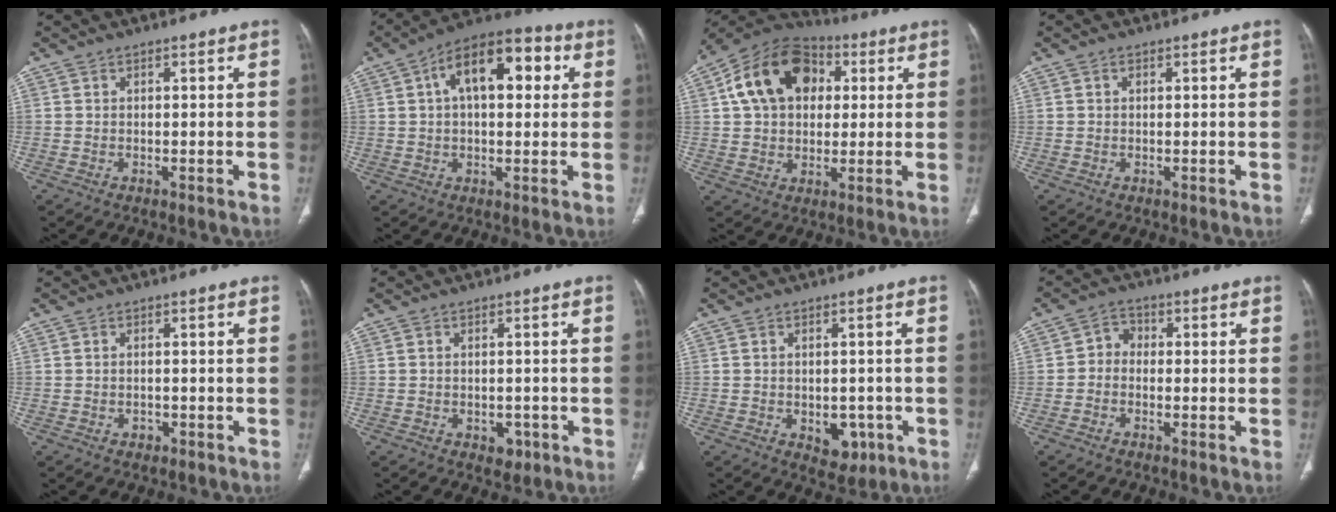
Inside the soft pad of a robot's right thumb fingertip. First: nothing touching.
{"total": 15.0, "force": [4.2, 7.7, 12.1], "torque": [-0.167, 0.029, 0.058]}
{"total": 17.3, "force": [4.4, 12.4, 11.2], "torque": [-0.175, 0.017, 0.067]}
{"total": 0.6, "force": [0.3, 0.4, 0.3], "torque": [-0.006, 0.002, 0.005]}
{"total": 1.2, "force": [-0.5, 0.9, 0.5], "torque": [-0.005, 0.004, -0.004]}
{"total": 2.7, "force": [-1.1, 2.0, 1.5], "torque": [-0.005, 0.003, -0.008]}
{"total": 5.6, "force": [-1.8, 3.8, 3.7], "torque": [-0.021, 0.006, -0.011]}
{"total": 3.1, "force": [-0.7, 2.5, 1.6], "torque": [-0.012, 0.014, -0.025]}